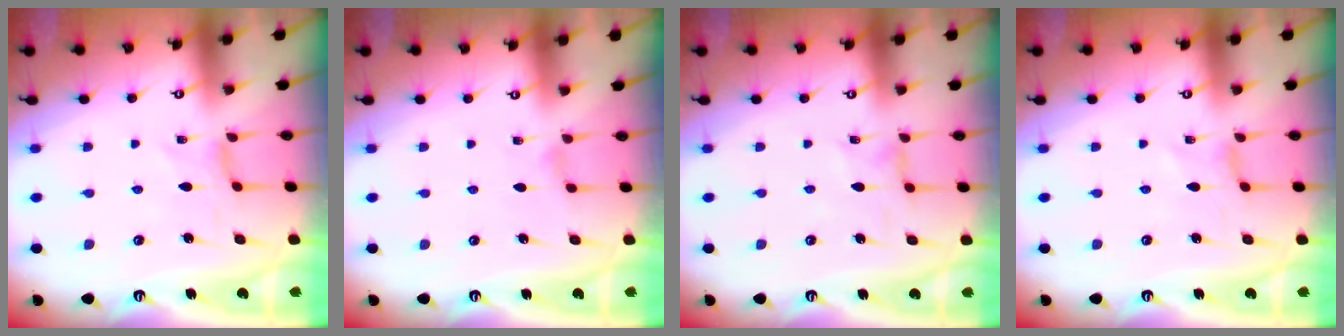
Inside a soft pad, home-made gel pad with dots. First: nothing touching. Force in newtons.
{"total": 1.8, "press": 1.8, "slide": 0.3}
{"total": 0.6, "press": 0.5, "slide": 0.3}
{"total": 0.0}